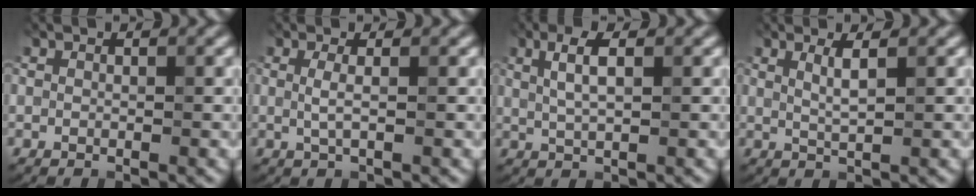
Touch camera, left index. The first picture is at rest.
{"total": 1.5, "force": [0.1, 0.2, 1.4], "torque": [-0.029, 0.001, -0.001]}
{"total": 2.9, "force": [1.0, 0.8, 2.6], "torque": [-0.051, 0.009, 0.021]}
{"total": 2.0, "force": [0.8, 0.3, 1.8], "torque": [-0.029, 0.001, 0.011]}